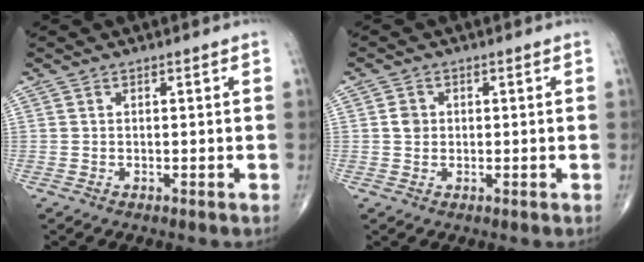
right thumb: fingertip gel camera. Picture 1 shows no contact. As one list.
[{"total": 2.2, "force": [0.2, 1.9, 1.0], "torque": [-0.009, 0.003, 0.002]}]